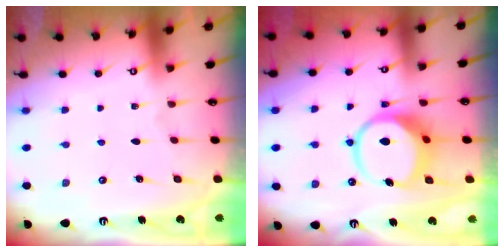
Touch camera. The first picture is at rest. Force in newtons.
{"total": 10.6, "press": 10.5, "slide": 1.2}